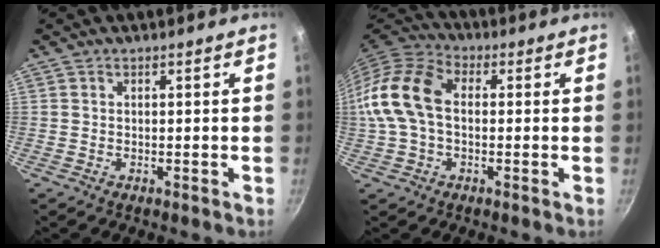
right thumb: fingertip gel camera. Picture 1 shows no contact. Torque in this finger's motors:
{"motor_torque": [0.46, 1.00, 0.88, -0.84, 0.46]}